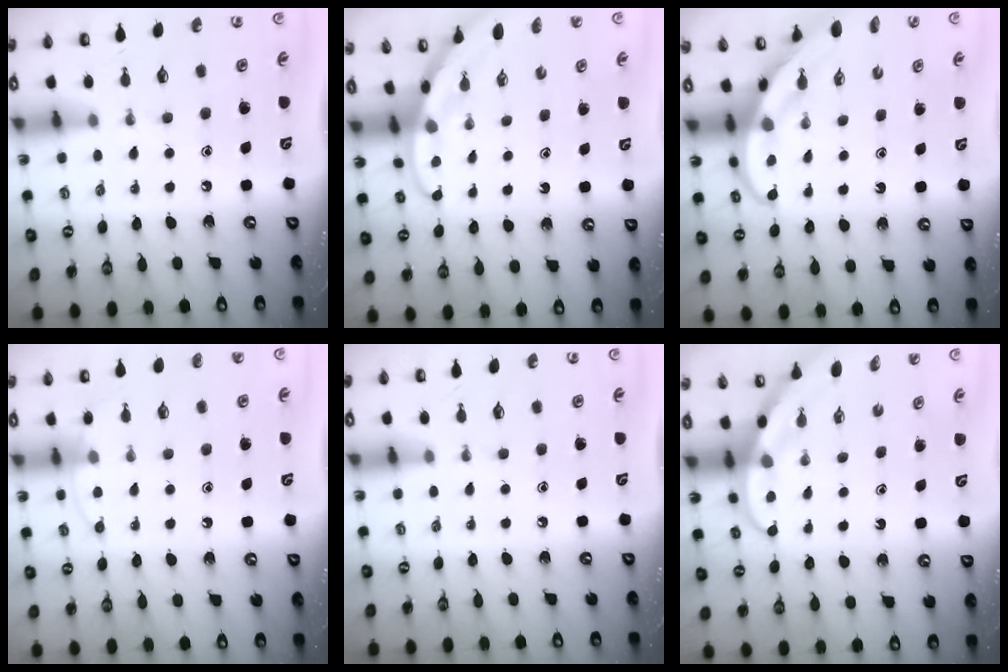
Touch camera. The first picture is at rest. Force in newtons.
{"total": 3.1, "press": 3.1, "slide": 0.1}
{"total": 4.0, "press": 4.0, "slide": 0.4}
{"total": 5.8, "press": 5.7, "slide": 0.6}
{"total": 0.0}
{"total": 3.1, "press": 3.1, "slide": 0.1}